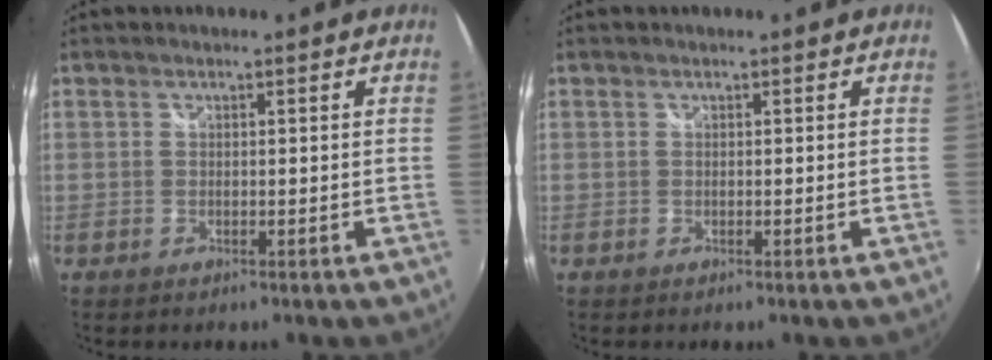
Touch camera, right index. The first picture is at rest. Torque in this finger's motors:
{"motor_torque": [0.00, 0.00, 0.00, 0.00]}